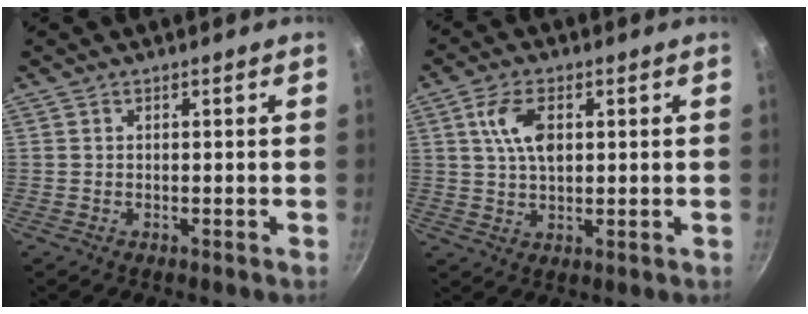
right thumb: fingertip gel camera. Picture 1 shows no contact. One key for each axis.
{"total": 8.1, "fx": 1.7, "fy": 4.4, "fz": 6.5, "tx": -0.117, "ty": 0.002, "tz": 0.028}